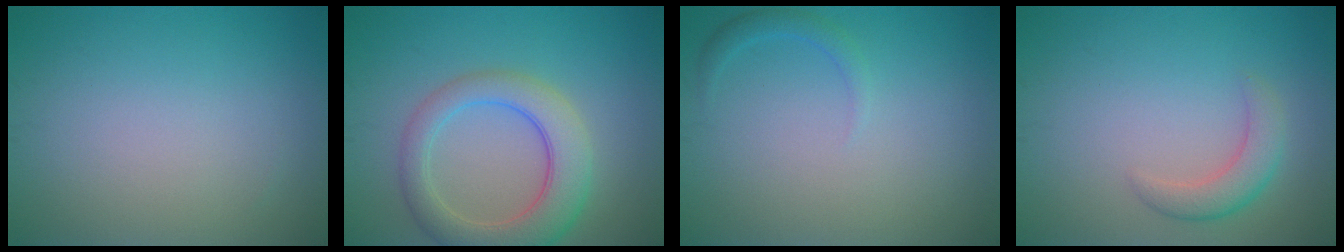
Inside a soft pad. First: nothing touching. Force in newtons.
{"total": 5.9, "press": 5.8, "slide": 0.4}
{"total": 1.2, "press": 1.2, "slide": 0.1}
{"total": 2.7, "press": 2.6, "slide": 0.2}